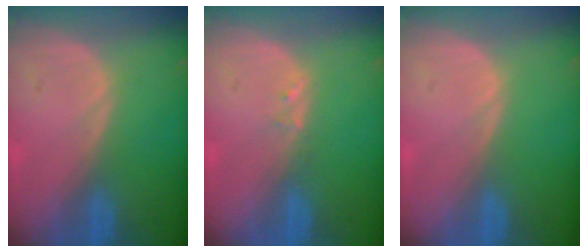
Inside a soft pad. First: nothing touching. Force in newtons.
{"total": 1.0, "press": 1.0, "slide": 0.2}
{"total": 0.0}